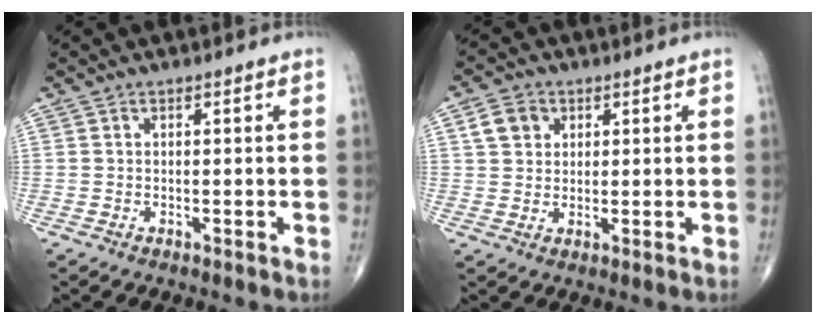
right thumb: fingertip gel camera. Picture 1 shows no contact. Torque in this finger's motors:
{"motor_torque": [0.02, 1.10, 0.23, -0.03, 0.01]}